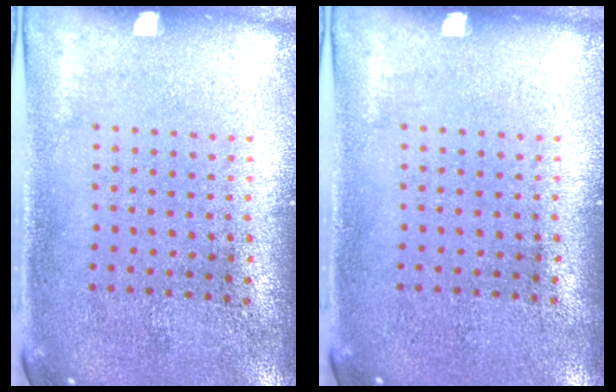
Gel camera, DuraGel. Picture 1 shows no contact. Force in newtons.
{"total": 0.0}